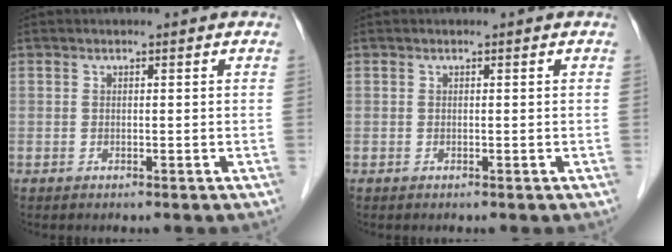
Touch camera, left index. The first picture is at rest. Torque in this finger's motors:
{"motor_torque": [-0.04, 0.04, 0.00, 0.00]}